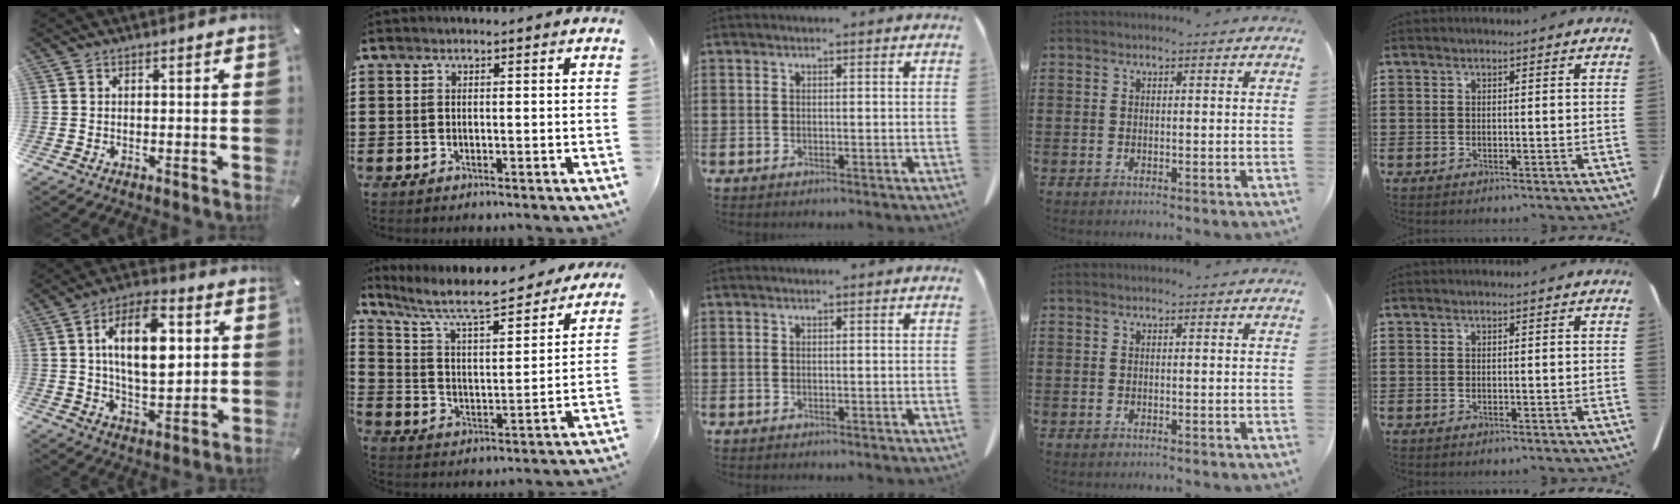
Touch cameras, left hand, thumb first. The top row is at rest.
{"thumb": {"total": 15.4, "force": [3.4, 8.2, 12.6], "torque": [-0.218, 0.001, 0.052]}, "index": {"total": 8.0, "force": [6.8, 0.9, 4.1], "torque": [-0.109, -0.043, 0.110]}}